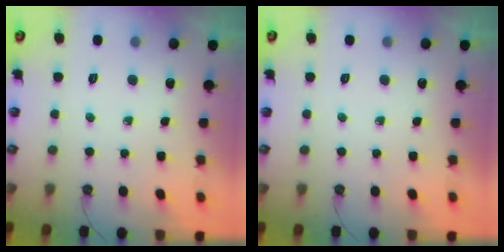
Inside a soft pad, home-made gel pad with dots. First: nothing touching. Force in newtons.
{"total": 0.0}